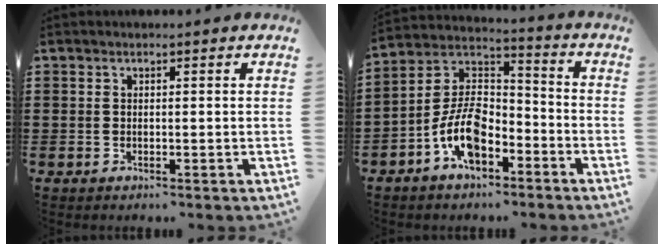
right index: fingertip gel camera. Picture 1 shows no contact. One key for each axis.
{"total": 9.6, "fx": -4.9, "fy": 5.2, "fz": 6.4, "tx": -0.149, "ty": 0.003, "tz": -0.098}